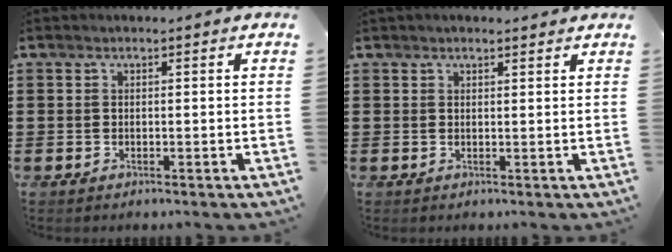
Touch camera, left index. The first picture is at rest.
{"total": 1.1, "force": [1.0, 0.4, 0.3], "torque": [-0.007, 0.002, 0.018]}